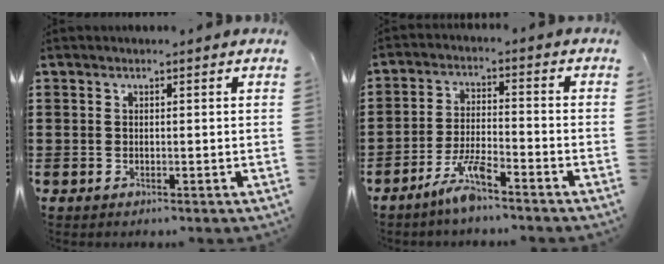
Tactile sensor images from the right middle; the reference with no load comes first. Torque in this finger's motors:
{"motor_torque": [2.14, 0.00, 0.37, 0.07]}